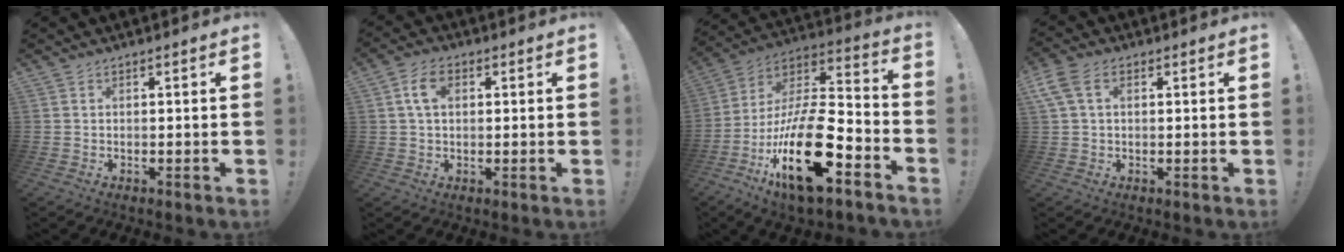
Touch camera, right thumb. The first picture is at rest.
{"total": 6.7, "force": [1.9, 4.1, 4.9], "torque": [-0.094, 0.005, 0.034]}
{"total": 25.3, "force": [-10.4, 9.4, 21.0], "torque": [-0.400, 0.056, -0.170]}
{"total": 6.4, "force": [2.0, 4.1, 4.6], "torque": [-0.100, 0.011, 0.042]}